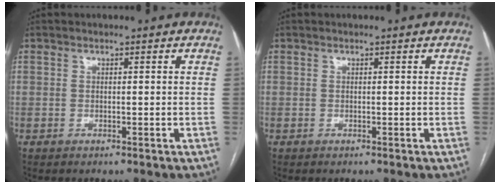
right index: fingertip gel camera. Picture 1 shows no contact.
{"total": 0.0}